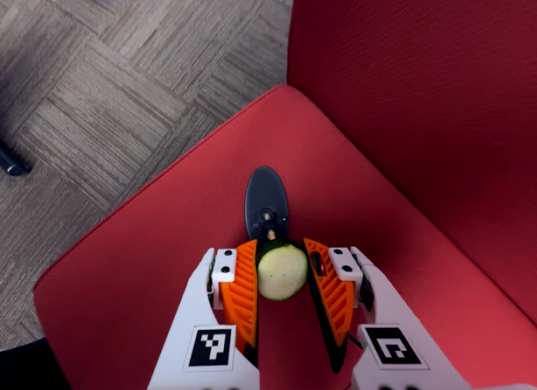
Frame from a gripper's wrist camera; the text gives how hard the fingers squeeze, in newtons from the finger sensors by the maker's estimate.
{"total": 9.8, "left": 10.4, "right": 9.1}